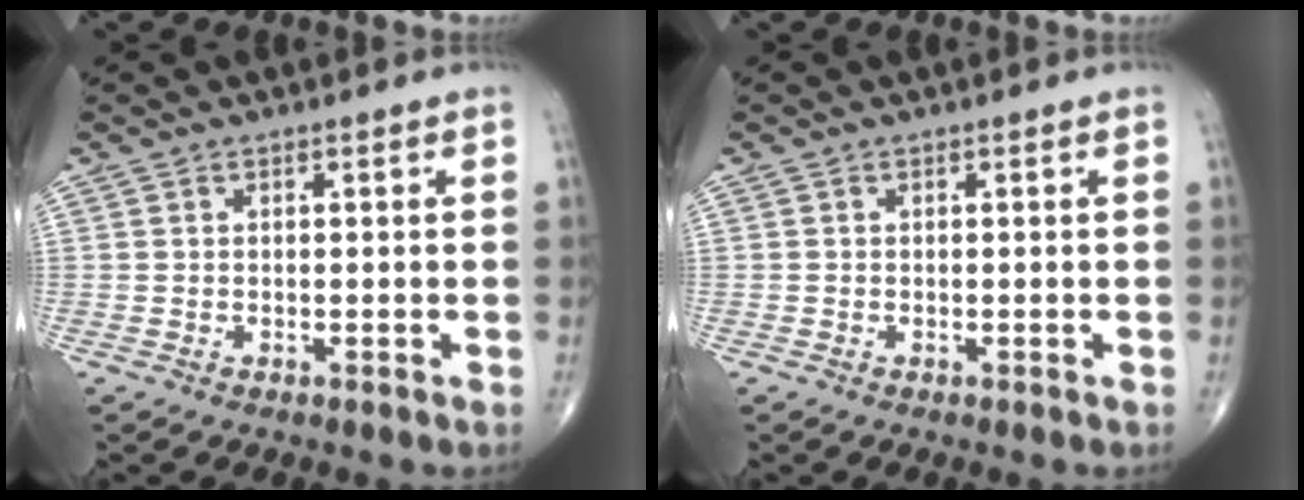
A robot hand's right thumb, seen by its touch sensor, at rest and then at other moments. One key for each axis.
{"total": 0.0}